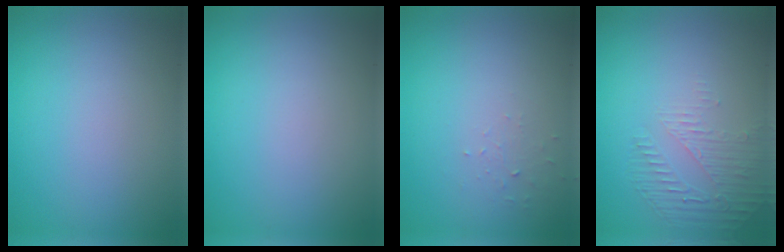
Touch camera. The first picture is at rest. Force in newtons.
{"total": 0.0}
{"total": 0.6, "press": 0.3, "slide": 0.6}
{"total": 1.7, "press": 0.8, "slide": 1.5}